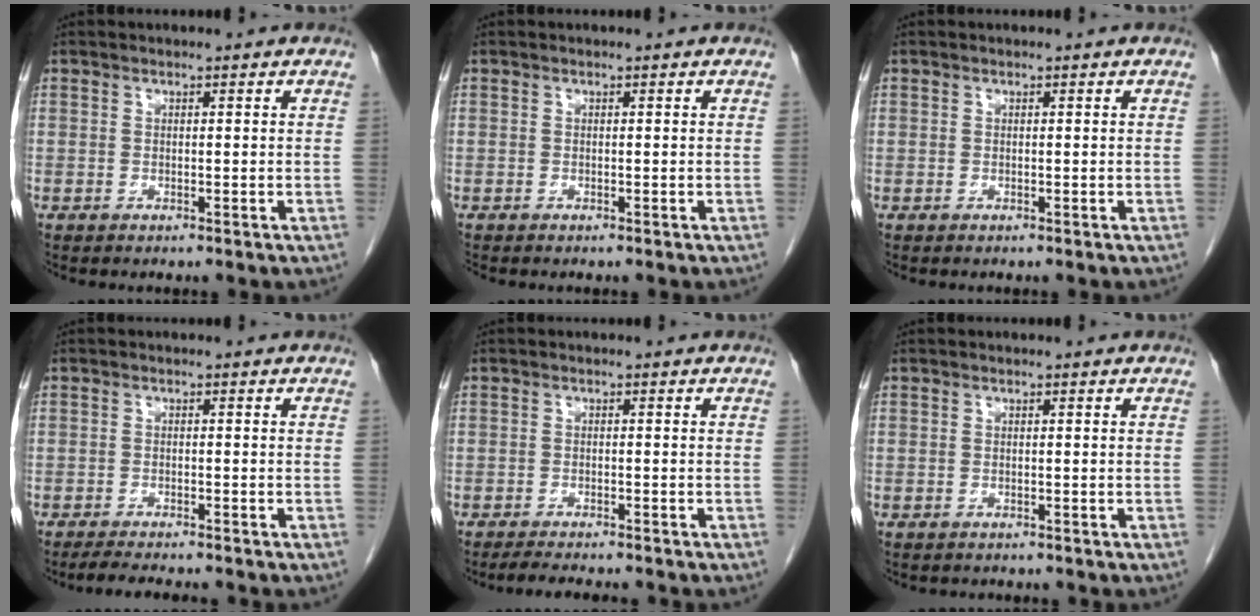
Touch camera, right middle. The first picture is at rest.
{"total": 0.0}
{"total": 0.0}
{"total": 4.7, "force": [-4.2, 0.4, 2.2], "torque": [-0.034, -0.012, -0.064]}
{"total": 5.2, "force": [-4.6, 0.6, 2.4], "torque": [-0.036, -0.011, -0.067]}
{"total": 1.1, "force": [-1.0, 0.5, 0.1], "torque": [-0.012, -0.002, -0.015]}